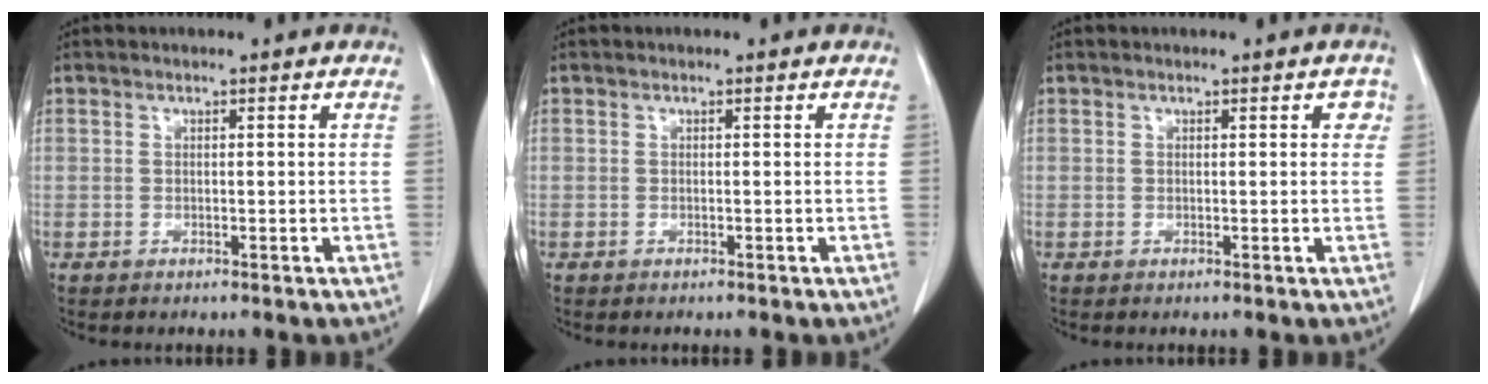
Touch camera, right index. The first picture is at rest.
{"total": 0.0}
{"total": 1.6, "force": [0.7, 0.9, 1.1], "torque": [-0.003, 0.007, 0.006]}